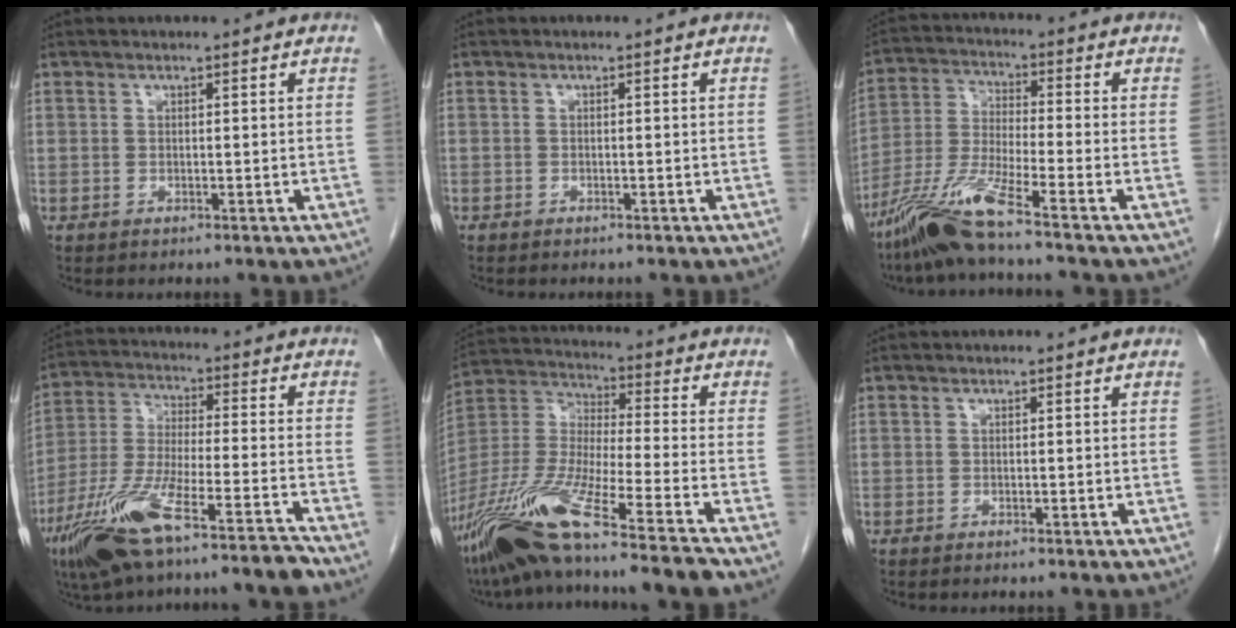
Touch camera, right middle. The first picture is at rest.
{"total": 0.6, "force": [-0.5, 0.3, 0.2], "torque": [-0.005, 0.001, -0.006]}
{"total": 9.6, "force": [-7.1, -0.9, 6.4], "torque": [-0.139, -0.024, -0.143]}
{"total": 14.6, "force": [-10.7, 0.6, 10.0], "torque": [-0.201, -0.019, -0.194]}
{"total": 19.4, "force": [-14.3, -0.5, 13.0], "torque": [-0.292, -0.045, -0.271]}
{"total": 0.0}